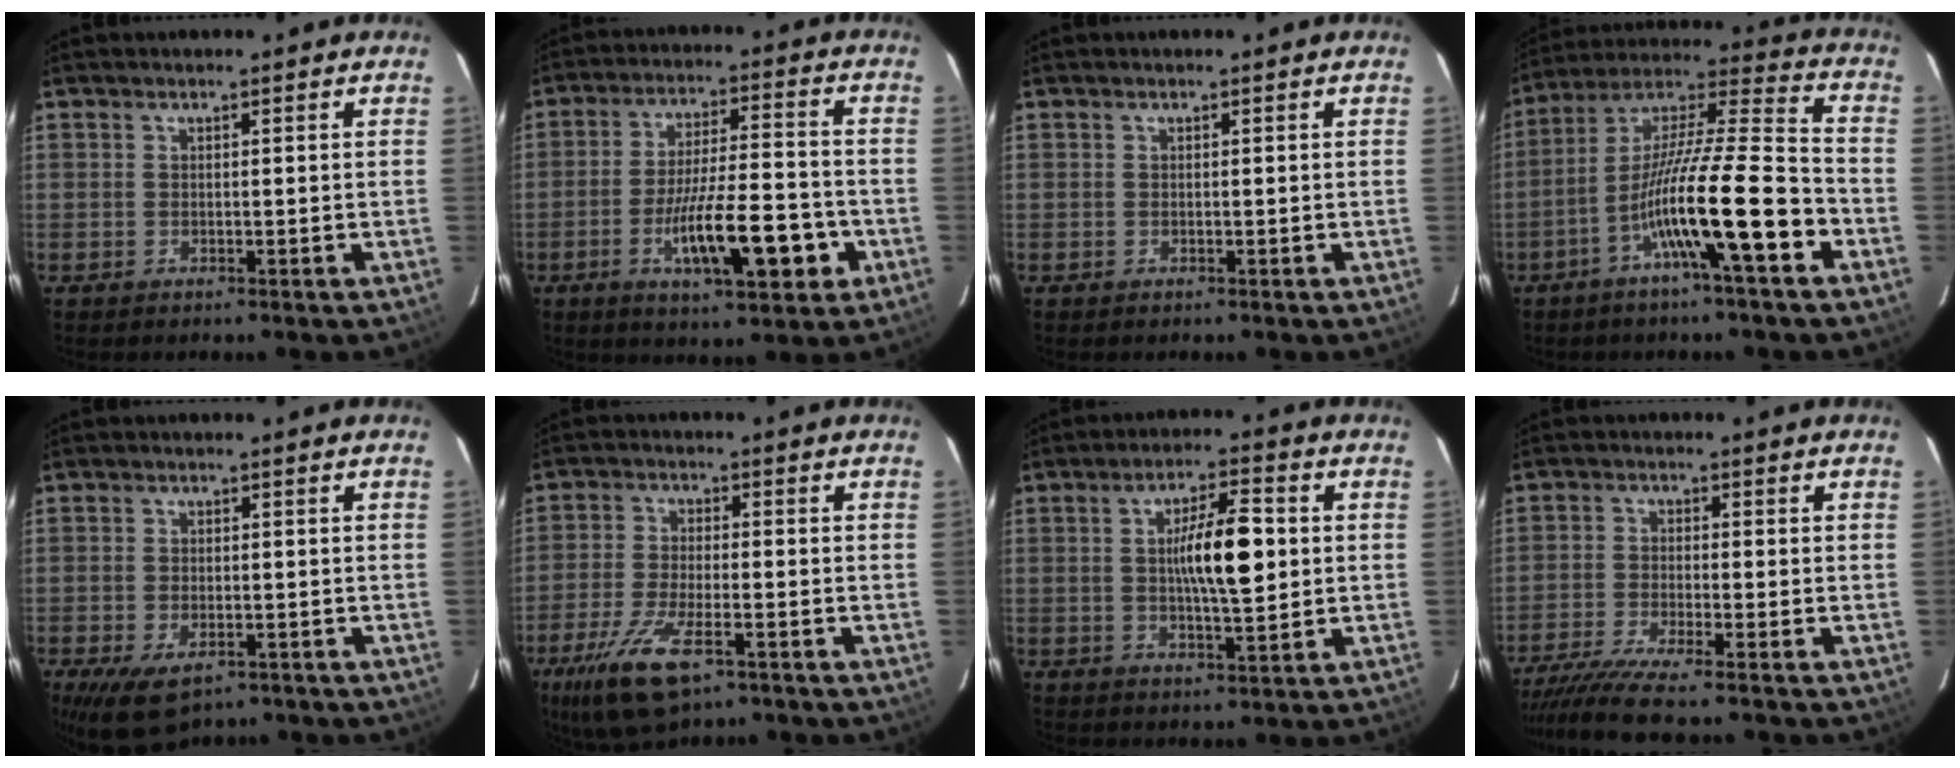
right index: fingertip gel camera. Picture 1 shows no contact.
{"total": 13.7, "force": [-5.0, 2.9, 12.4], "torque": [-0.208, 0.001, -0.075]}
{"total": 0.0}
{"total": 16.6, "force": [-6.9, 0.4, 15.1], "torque": [-0.269, 0.001, -0.123]}
{"total": 7.5, "force": [-4.6, 3.9, 4.5], "torque": [-0.084, -0.010, -0.068]}
{"total": 10.1, "force": [-5.8, 2.9, 7.7], "torque": [-0.156, -0.020, -0.099]}
{"total": 9.4, "force": [0.8, 1.8, 9.1], "torque": [-0.158, 0.009, 0.013]}
{"total": 8.7, "force": [-7.5, -1.1, 4.3], "torque": [-0.062, -0.021, -0.124]}